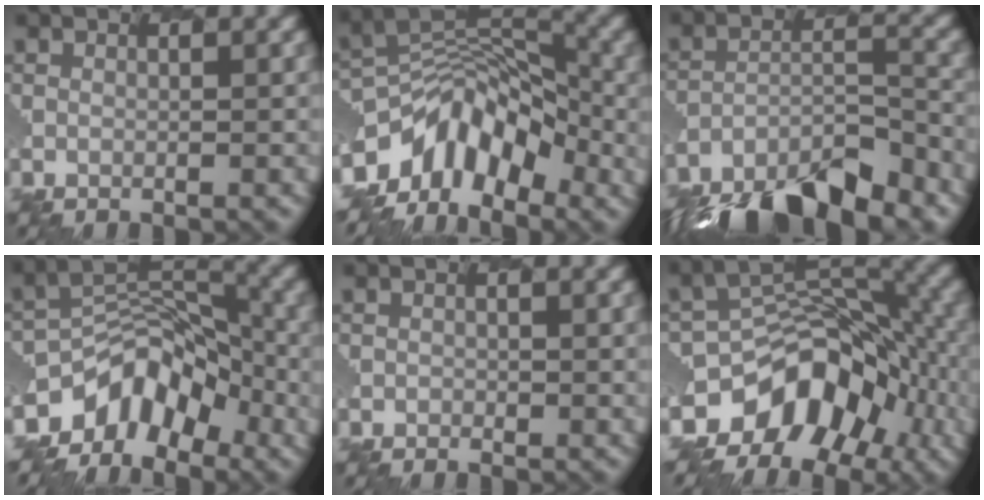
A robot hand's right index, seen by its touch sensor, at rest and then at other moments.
{"total": 5.7, "force": [-4.3, 3.2, 2.1], "torque": [-0.029, 0.000, -0.092]}
{"total": 10.0, "force": [-8.8, 3.0, 3.7], "torque": [-0.078, -0.005, -0.148]}
{"total": 5.5, "force": [-4.4, 3.0, 1.4], "torque": [-0.015, -0.001, -0.089]}
{"total": 0.6, "force": [0.0, -0.1, -0.6], "torque": [-0.009, -0.009, 0.001]}
{"total": 8.6, "force": [-5.0, 5.9, 3.7], "torque": [-0.059, 0.003, -0.091]}